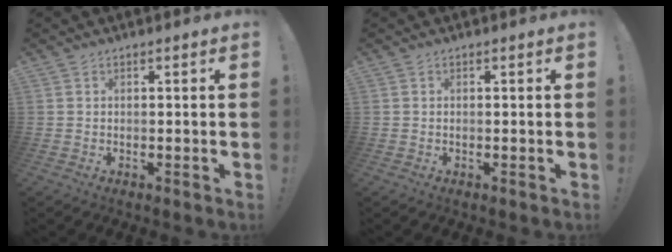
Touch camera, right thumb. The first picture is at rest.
{"total": 0.0}